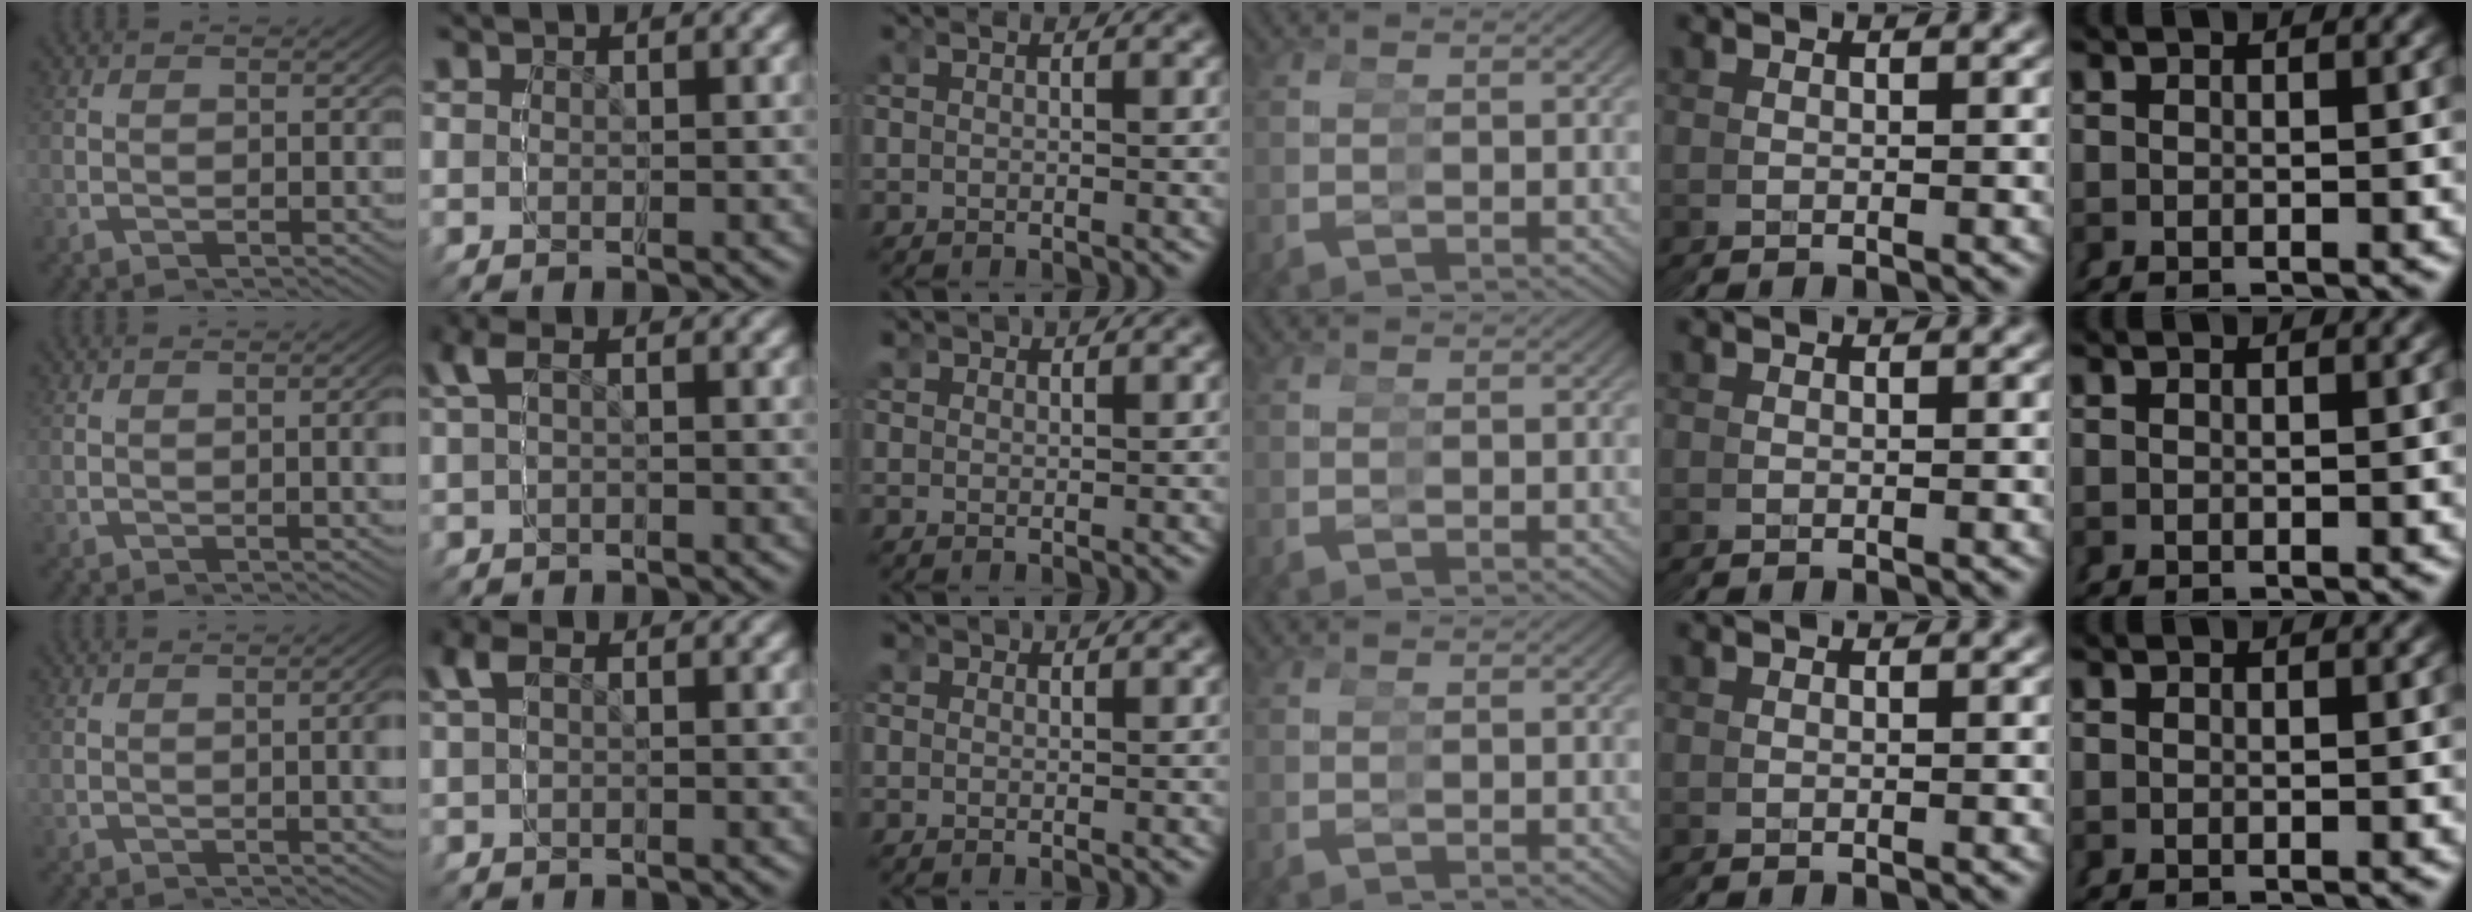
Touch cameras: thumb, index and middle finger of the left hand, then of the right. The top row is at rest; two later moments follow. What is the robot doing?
{"motion": "grasp_and_lifting", "object": "glasses"}